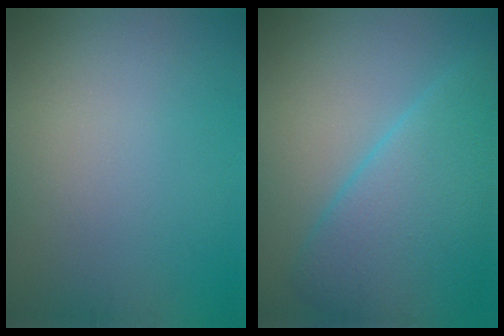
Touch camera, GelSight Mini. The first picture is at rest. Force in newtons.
{"total": 6.8, "press": 6.8, "slide": 0.2}